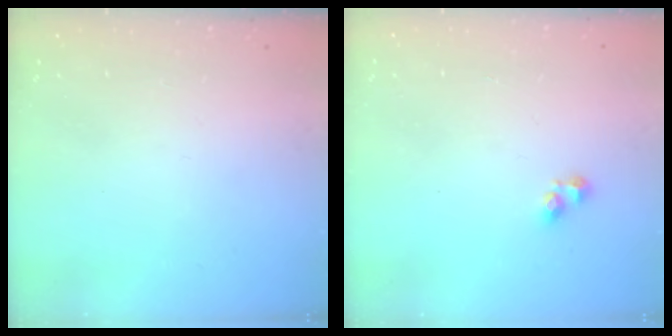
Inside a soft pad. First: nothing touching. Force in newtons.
{"total": 2.8, "press": 2.8, "slide": 0.3}